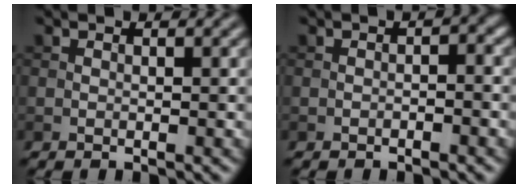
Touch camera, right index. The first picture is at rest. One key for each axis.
{"total": 1.0, "fx": -0.4, "fy": 0.4, "fz": 0.9, "tx": -0.012, "ty": 0.004, "tz": -0.007}